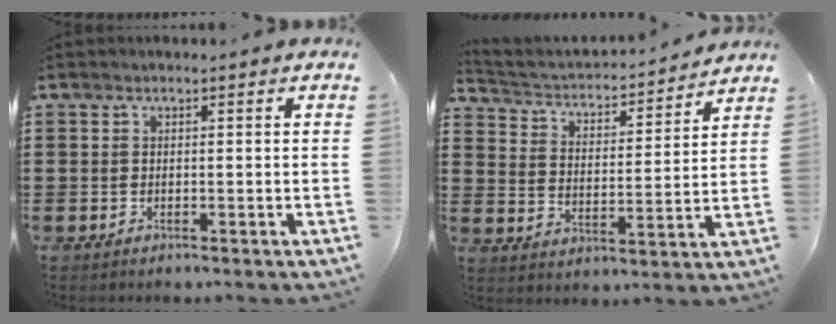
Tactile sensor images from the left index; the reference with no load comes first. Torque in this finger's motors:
{"motor_torque": [0.68, 0.65, 0.02, 0.03]}